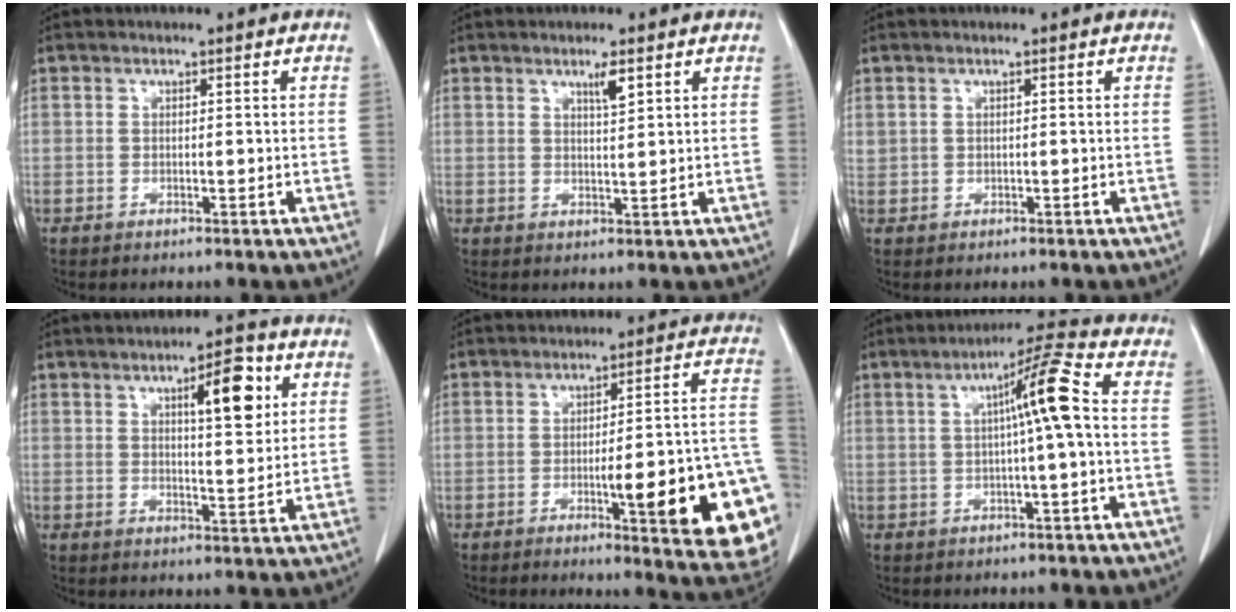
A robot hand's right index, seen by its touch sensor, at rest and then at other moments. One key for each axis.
{"total": 2.5, "fx": 1.5, "fy": 0.2, "fz": 2.0, "tx": -0.038, "ty": -0.004, "tz": 0.028}
{"total": 0.6, "fx": 0.4, "fy": 0.5, "fz": 0.1, "tx": 0.004, "ty": 0.008, "tz": 0.009}
{"total": 7.8, "fx": 3.2, "fy": 1.8, "fz": 6.9, "tx": -0.102, "ty": 0.003, "tz": 0.047}
{"total": 19.3, "fx": -6.1, "fy": 2.2, "fz": 18.2, "tx": -0.126, "ty": 0.018, "tz": -0.065}
{"total": 7.5, "fx": 0.7, "fy": -0.4, "fz": 7.5, "tx": -0.120, "ty": 0.016, "tz": 0.008}